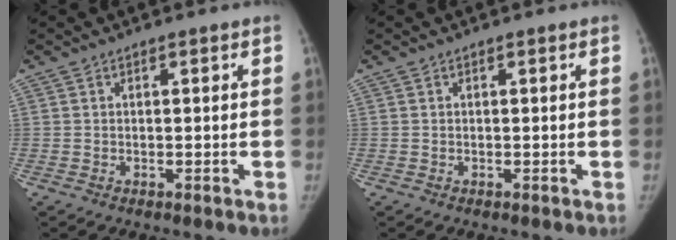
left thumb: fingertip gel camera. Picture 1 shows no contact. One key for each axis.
{"total": 0.0}